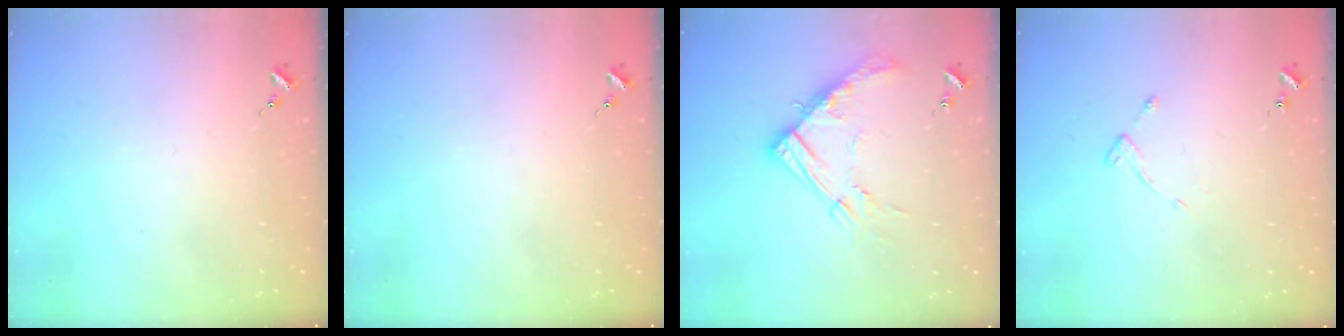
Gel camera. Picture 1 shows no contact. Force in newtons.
{"total": 0.0}
{"total": 15.1, "press": 15.1, "slide": 1.5}
{"total": 4.1, "press": 4.1, "slide": 0.5}